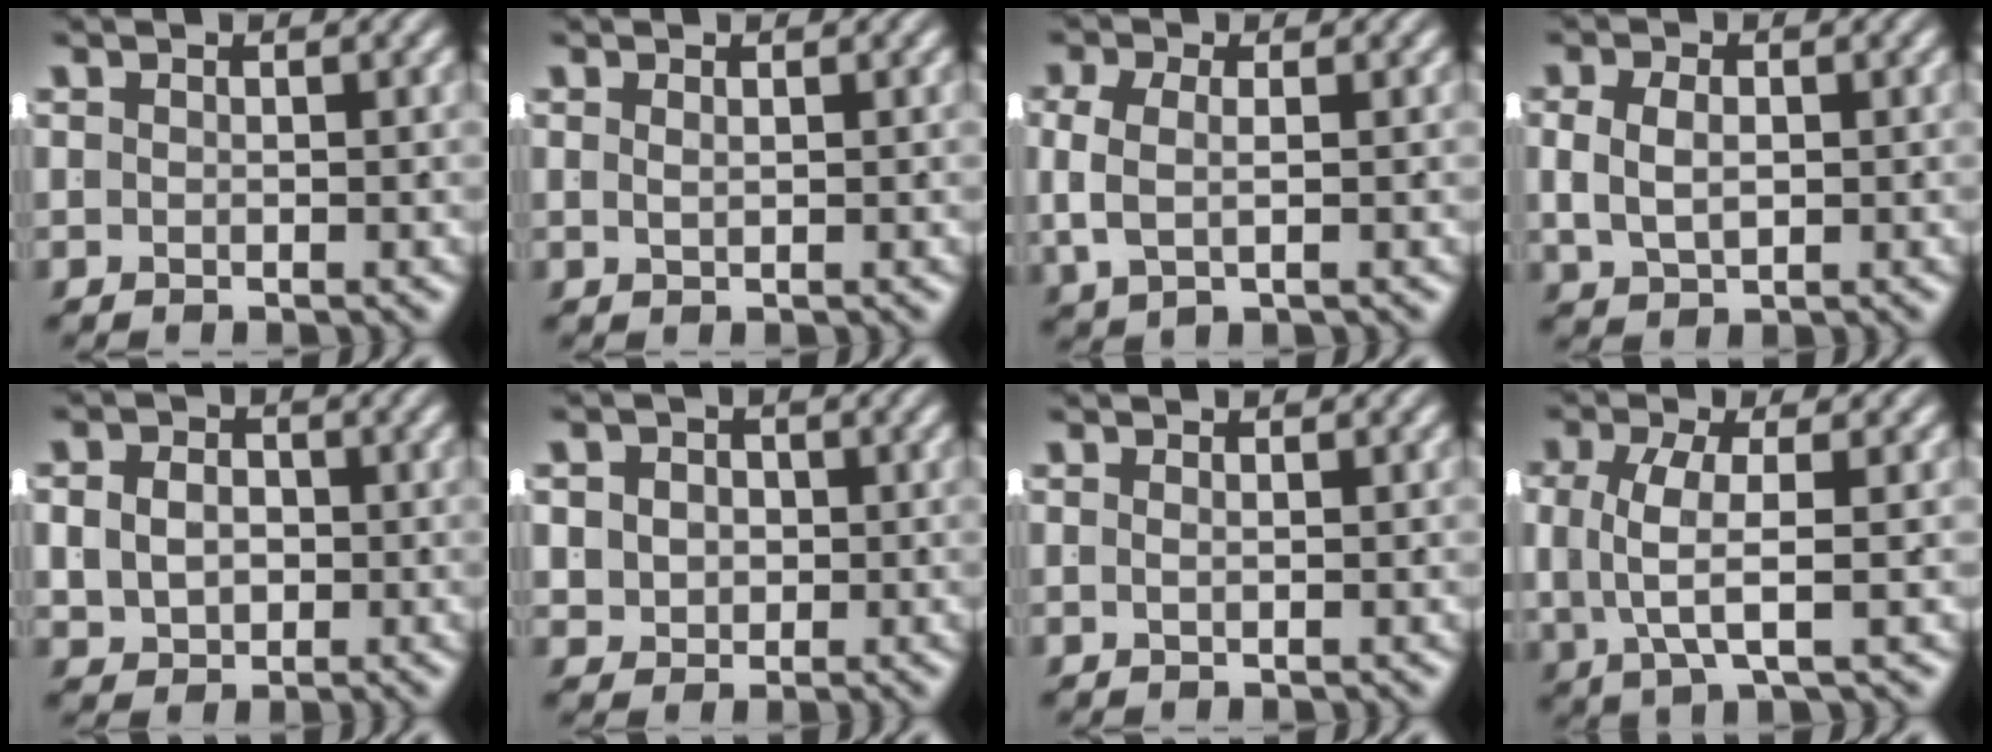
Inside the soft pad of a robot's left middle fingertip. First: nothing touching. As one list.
[{"total": 1.1, "force": [0.3, -1.1, 0.2], "torque": [0.005, -0.006, 0.013]}, {"total": 2.9, "force": [0.3, 1.5, 2.5], "torque": [-0.060, -0.008, 0.013]}, {"total": 2.8, "force": [0.2, 1.7, 2.1], "torque": [-0.036, -0.003, 0.013]}, {"total": 3.0, "force": [0.0, 2.4, 1.8], "torque": [-0.035, -0.015, 0.010]}, {"total": 3.6, "force": [0.2, 3.3, 1.6], "torque": [-0.034, -0.012, 0.010]}, {"total": 0.8, "force": [0.0, -0.8, 0.2], "torque": [-0.001, -0.005, 0.004]}, {"total": 4.3, "force": [0.0, 1.4, 4.0], "torque": [-0.091, -0.017, 0.014]}]